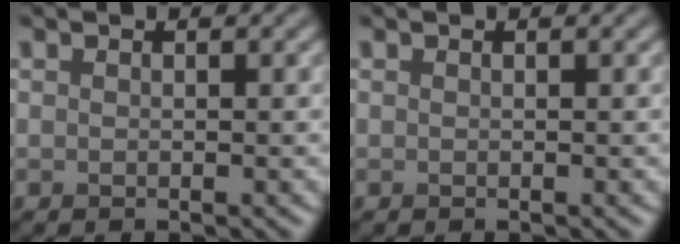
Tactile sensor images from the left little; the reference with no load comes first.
{"total": 0.0}